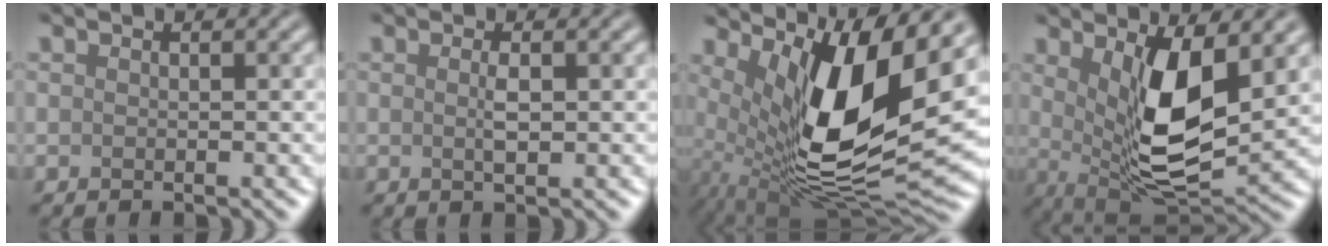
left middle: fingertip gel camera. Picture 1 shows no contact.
{"total": 1.2, "force": [0.0, 0.1, 1.2], "torque": [-0.028, -0.002, 0.001]}
{"total": 12.3, "force": [3.2, 4.0, 11.2], "torque": [-0.212, -0.014, 0.068]}
{"total": 8.0, "force": [1.8, 2.8, 7.2], "torque": [-0.137, -0.025, 0.037]}